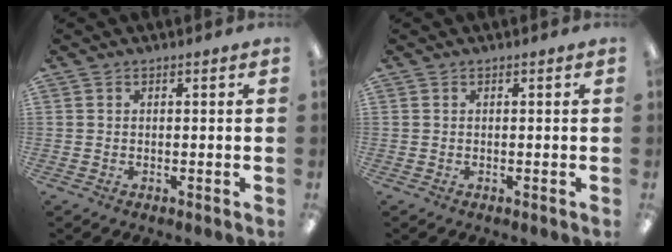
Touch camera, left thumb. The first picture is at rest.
{"total": 0.0}